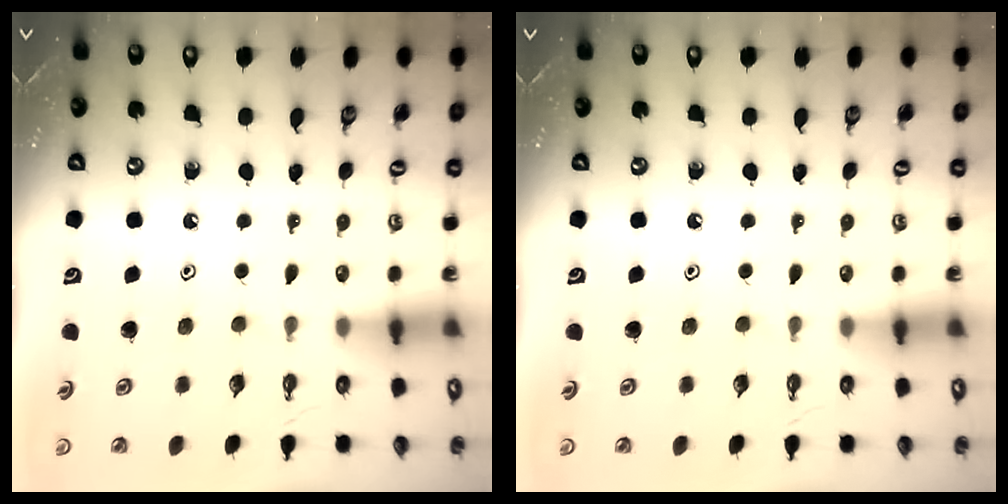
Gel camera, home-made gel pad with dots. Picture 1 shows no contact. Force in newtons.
{"total": 0.0}